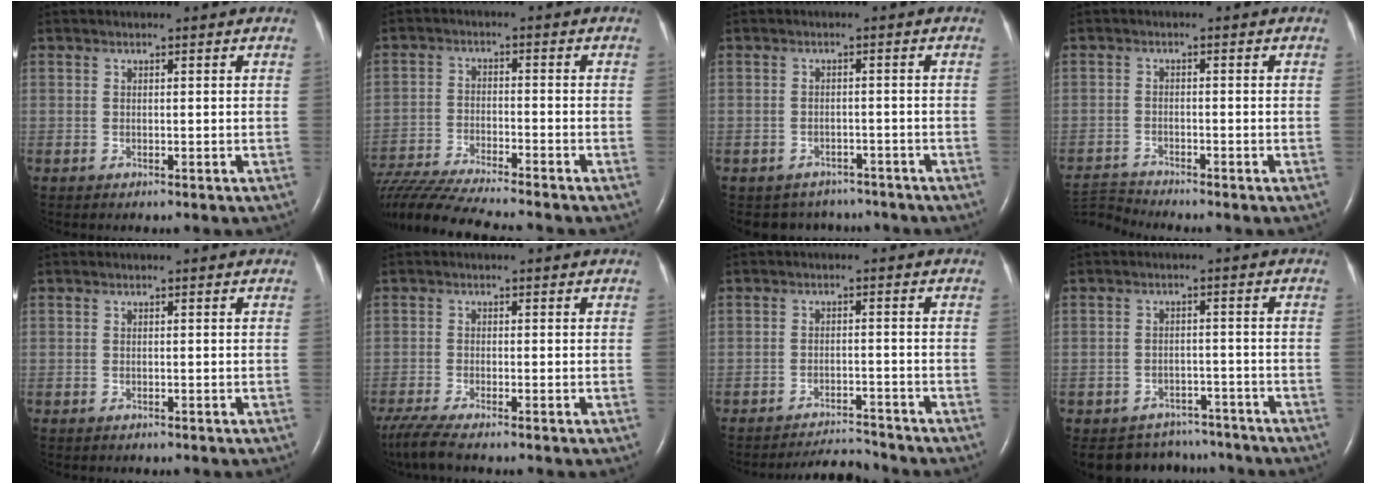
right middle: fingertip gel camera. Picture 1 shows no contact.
{"total": 15.9, "force": [-14.2, 0.3, 7.0], "torque": [-0.137, -0.024, -0.241]}
{"total": 5.2, "force": [-4.5, 2.7, -0.2], "torque": [0.005, 0.014, -0.056]}
{"total": 4.5, "force": [-4.3, -0.9, -0.6], "torque": [0.002, -0.006, -0.083]}
{"total": 0.0}
{"total": 5.0, "force": [-4.0, 0.0, 3.0], "torque": [-0.061, -0.017, -0.076]}
{"total": 4.8, "force": [-4.8, -0.4, -0.3], "torque": [0.000, -0.007, -0.080]}
{"total": 8.1, "force": [-7.3, 3.5, -0.2], "torque": [0.003, 0.021, -0.092]}